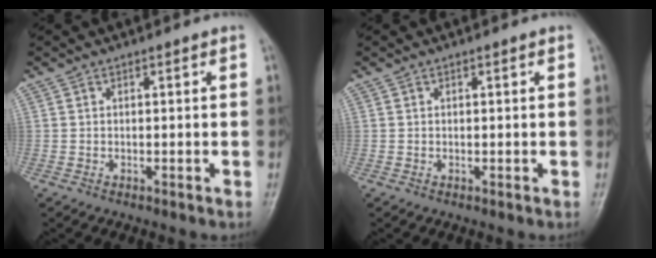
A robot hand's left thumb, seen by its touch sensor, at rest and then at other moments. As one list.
[{"total": 0.0}]